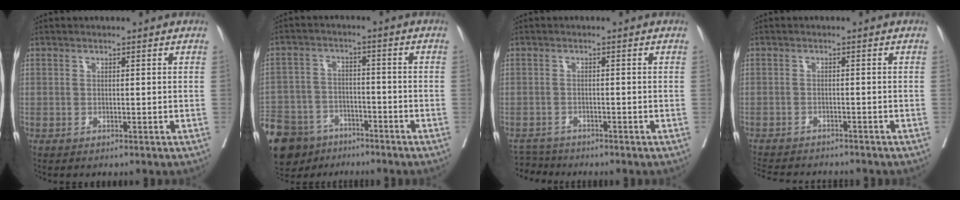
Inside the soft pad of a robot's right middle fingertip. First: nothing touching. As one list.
[{"total": 18.2, "force": [-12.9, 10.6, 7.1], "torque": [-0.207, -0.015, -0.200]}, {"total": 3.4, "force": [-3.3, 0.6, -0.5], "torque": [0.011, -0.009, -0.057]}, {"total": 10.0, "force": [-9.2, 2.2, 3.3], "torque": [-0.062, -0.008, -0.126]}]